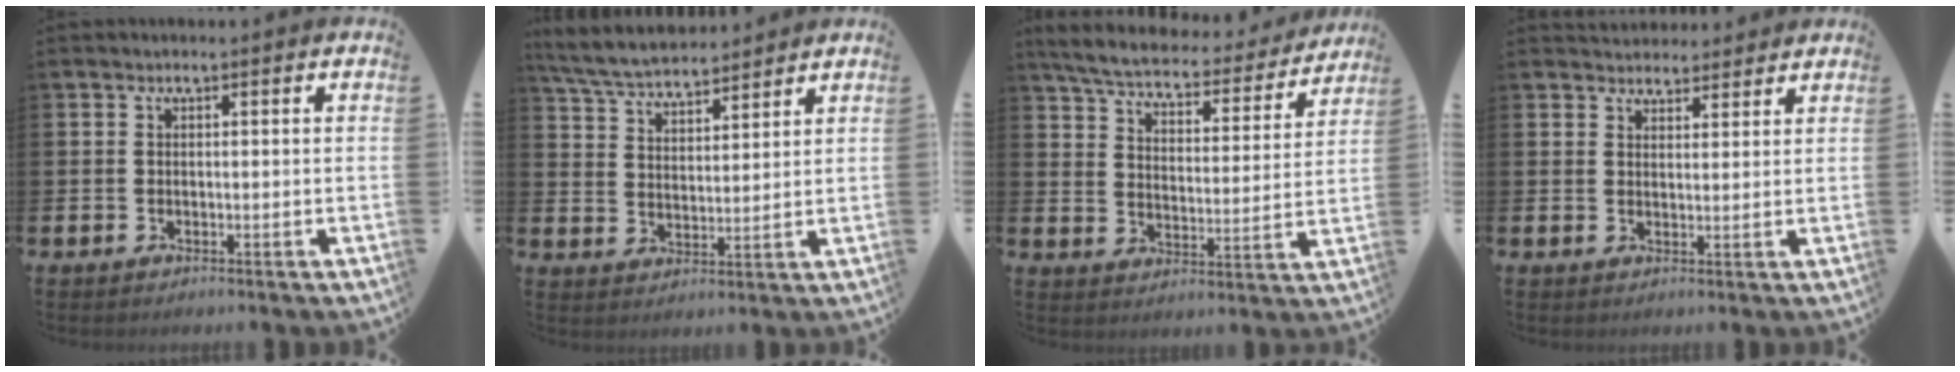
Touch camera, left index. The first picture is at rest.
{"total": 6.0, "force": [5.8, 1.0, 1.0], "torque": [-0.042, -0.028, 0.105]}
{"total": 5.8, "force": [5.4, 1.1, 1.8], "torque": [-0.060, -0.039, 0.086]}
{"total": 3.5, "force": [3.3, 1.2, -0.3], "torque": [0.011, -0.018, 0.058]}